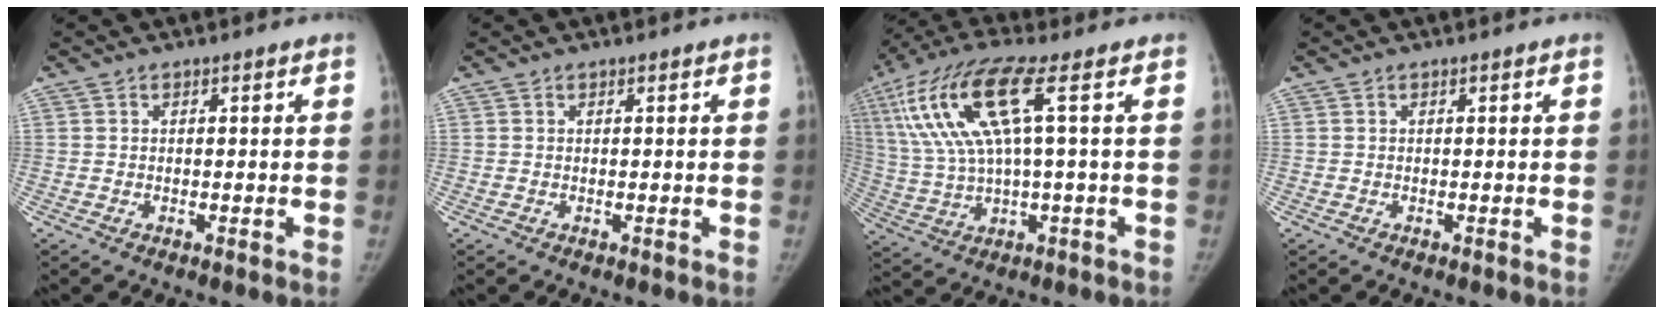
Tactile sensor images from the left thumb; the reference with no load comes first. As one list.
[{"total": 0.0}, {"total": 15.7, "force": [4.3, 3.2, 14.8], "torque": [-0.350, 0.019, 0.089]}, {"total": 0.0}]